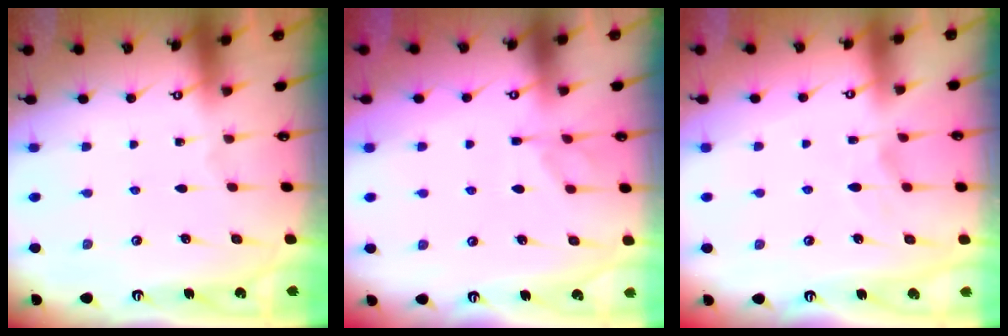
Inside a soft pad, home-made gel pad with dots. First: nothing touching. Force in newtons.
{"total": 1.4, "press": 0.0, "slide": 1.4}
{"total": 2.0, "press": 1.6, "slide": 1.1}